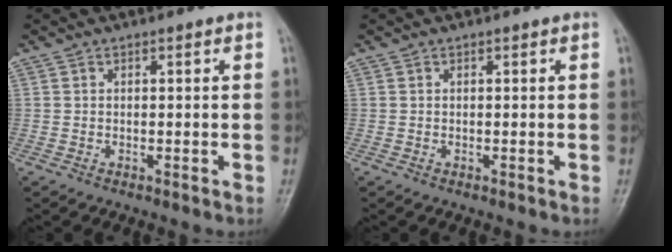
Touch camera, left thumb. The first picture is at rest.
{"total": 0.0}